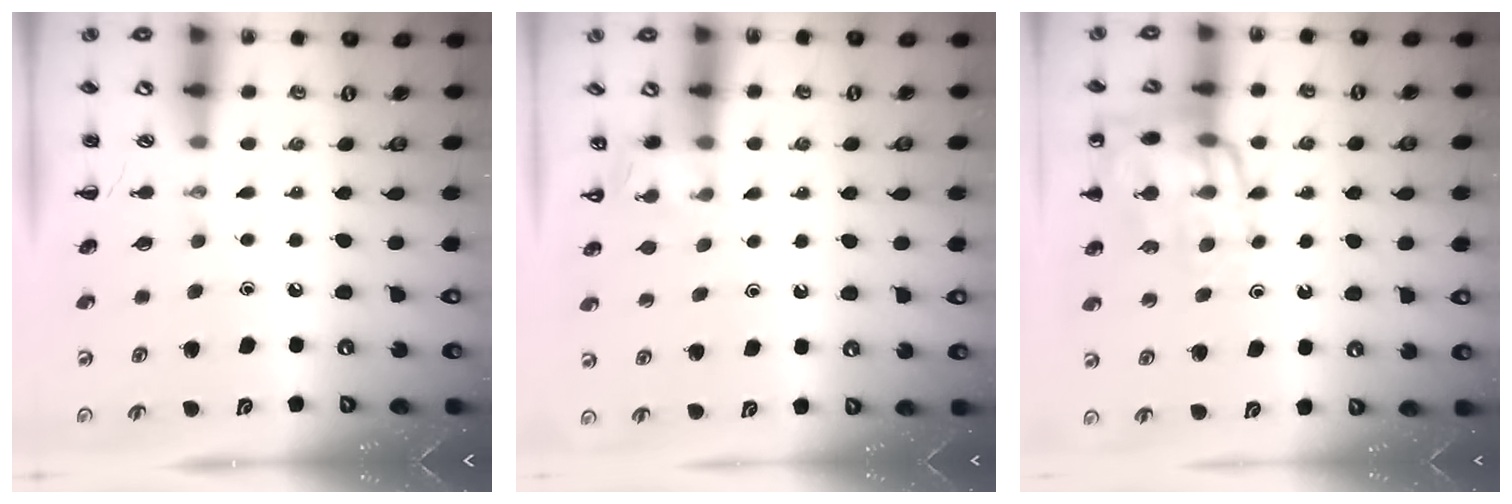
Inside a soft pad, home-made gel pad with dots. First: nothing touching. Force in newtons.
{"total": 4.1, "press": 3.9, "slide": 1.3}
{"total": 15.2, "press": 15.0, "slide": 2.0}